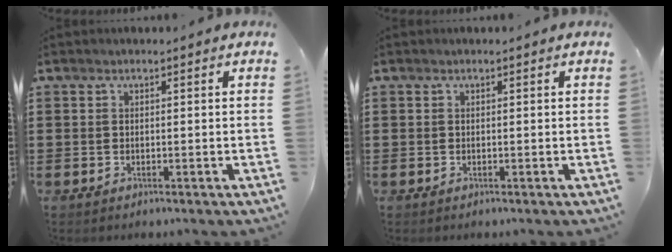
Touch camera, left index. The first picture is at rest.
{"total": 0.0}